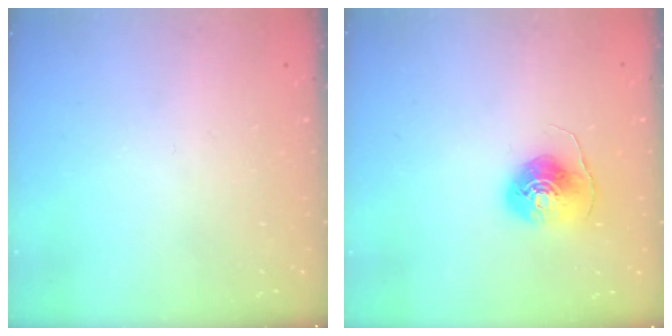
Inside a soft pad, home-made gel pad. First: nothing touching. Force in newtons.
{"total": 8.5, "press": 8.4, "slide": 0.4}